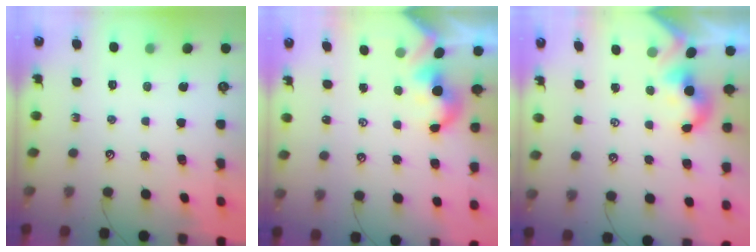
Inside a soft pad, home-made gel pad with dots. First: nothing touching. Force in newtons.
{"total": 2.4, "press": 2.4, "slide": 0.3}
{"total": 1.0, "press": 0.9, "slide": 0.5}